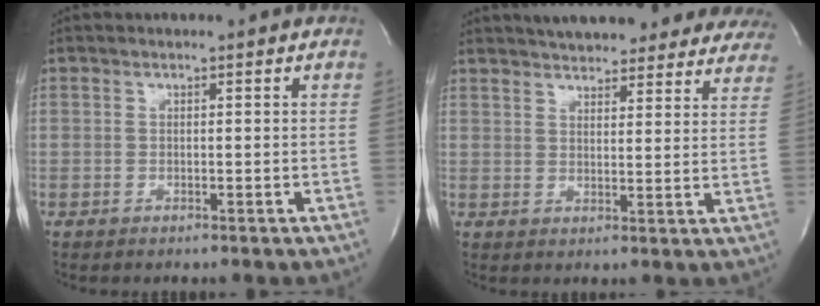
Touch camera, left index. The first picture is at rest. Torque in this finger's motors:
{"motor_torque": [0.67, -0.31, 0.20, 0.01]}